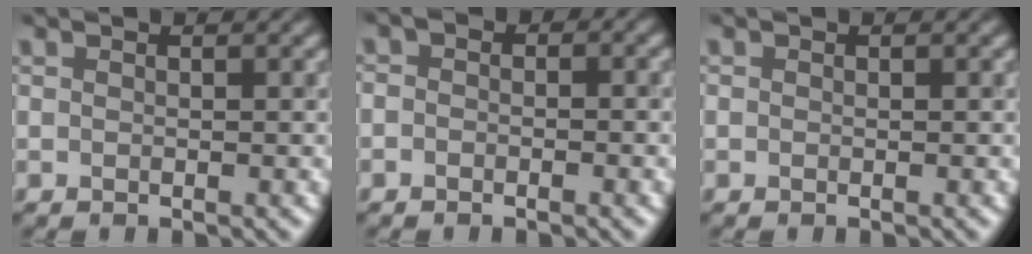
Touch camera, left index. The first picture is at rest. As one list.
[{"total": 1.4, "force": [-0.4, 1.0, 0.9], "torque": [-0.018, 0.002, -0.014]}, {"total": 0.0}]